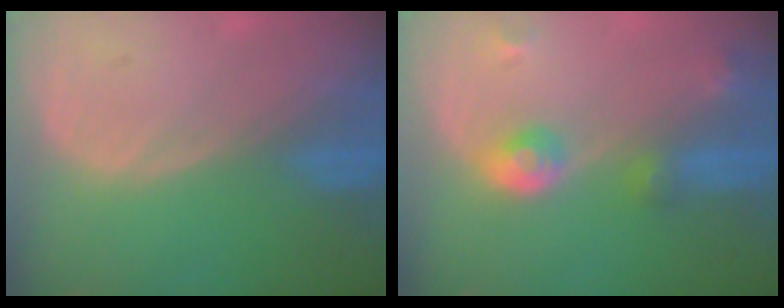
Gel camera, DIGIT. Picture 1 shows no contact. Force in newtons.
{"total": 4.6, "press": 4.2, "slide": 1.9}